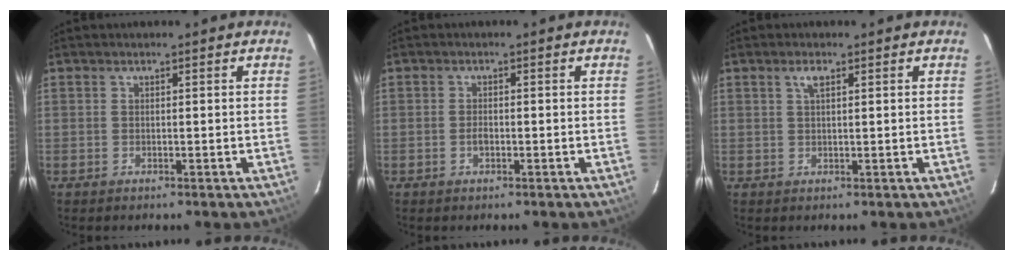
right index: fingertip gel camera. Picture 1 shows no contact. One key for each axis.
{"total": 1.5, "fx": -0.5, "fy": 0.9, "fz": 1.2, "tx": -0.023, "ty": 0.002, "tz": -0.010}
{"total": 1.8, "fx": 0.9, "fy": 0.7, "fz": 1.4, "tx": -0.027, "ty": 0.003, "tz": 0.018}